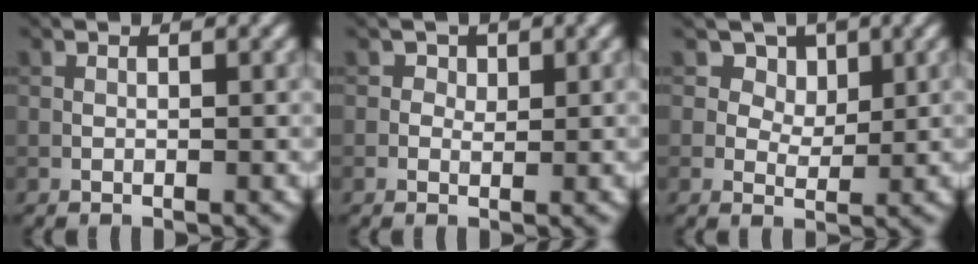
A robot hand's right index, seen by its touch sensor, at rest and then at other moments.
{"total": 1.3, "force": [0.6, 1.0, 0.6], "torque": [-0.001, -0.006, 0.003]}
{"total": 4.2, "force": [2.4, 2.8, 2.0], "torque": [-0.038, -0.007, 0.031]}